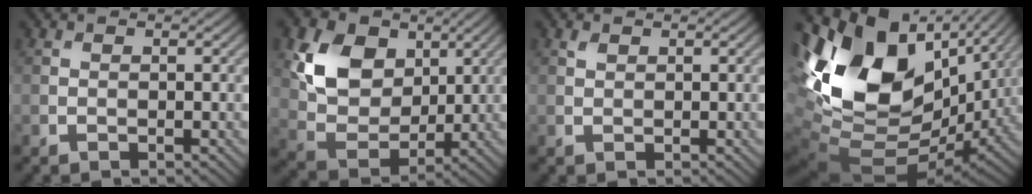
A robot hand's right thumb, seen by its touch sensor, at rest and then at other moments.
{"total": 10.3, "force": [3.8, 7.5, 6.0], "torque": [-0.141, -0.002, 0.067]}
{"total": 0.7, "force": [0.5, 0.3, 0.4], "torque": [-0.012, 0.000, 0.013]}
{"total": 19.1, "force": [4.7, 12.4, 13.8], "torque": [-0.318, -0.019, 0.102]}